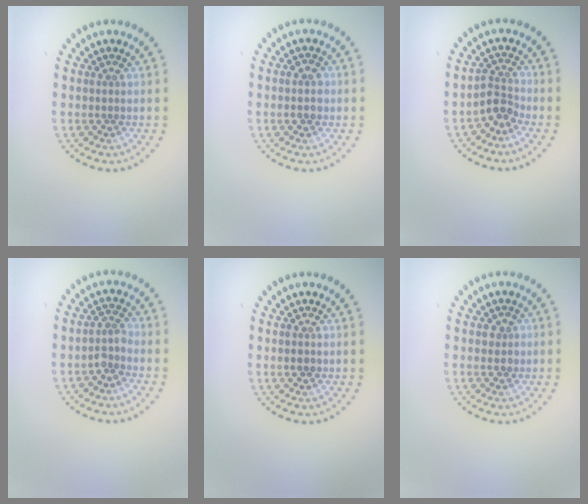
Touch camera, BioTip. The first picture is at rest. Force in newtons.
{"total": 1.5, "press": 1.5, "slide": 0.1}
{"total": 2.4, "press": 1.8, "slide": 1.6}
{"total": 1.8, "press": 1.3, "slide": 1.2}
{"total": 1.2, "press": 1.2, "slide": 0.1}
{"total": 1.3, "press": 1.3, "slide": 0.4}